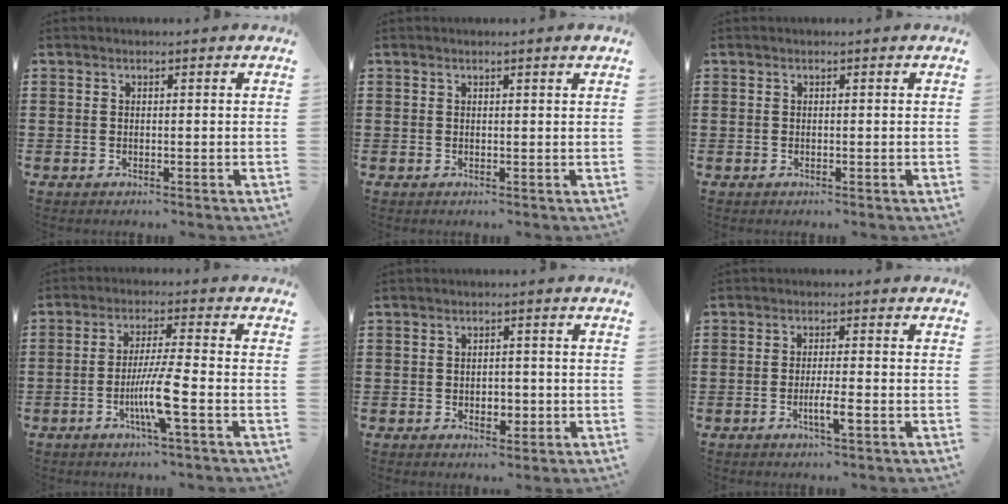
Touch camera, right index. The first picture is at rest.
{"total": 0.6, "force": [0.4, -0.1, 0.5], "torque": [-0.008, -0.001, 0.006]}
{"total": 0.0}
{"total": 7.2, "force": [-2.7, 0.0, 6.7], "torque": [-0.131, -0.016, -0.053]}
{"total": 2.6, "force": [-0.7, 1.8, 1.7], "torque": [-0.036, 0.004, -0.016]}
{"total": 3.7, "force": [-1.6, 0.3, 3.3], "torque": [-0.056, -0.002, -0.028]}